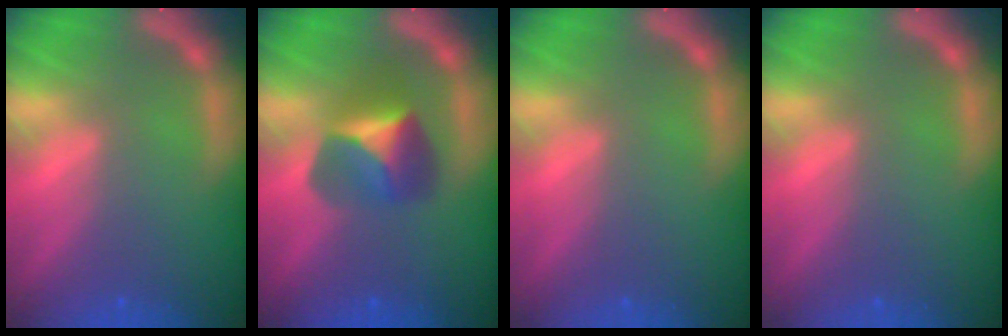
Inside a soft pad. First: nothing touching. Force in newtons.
{"total": 4.4}
{"total": 0.0}
{"total": 0.0}